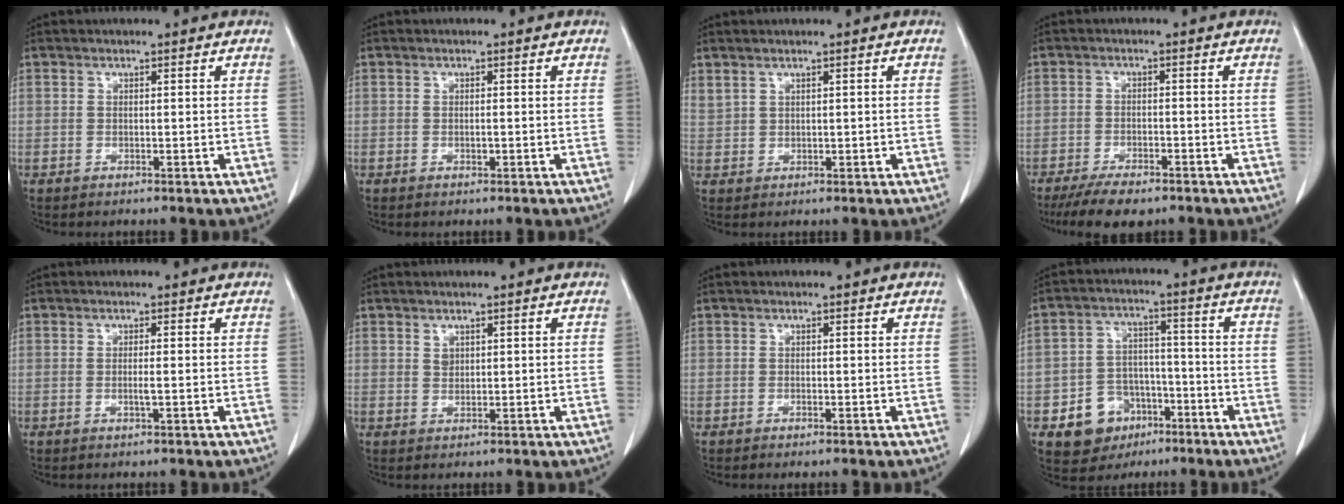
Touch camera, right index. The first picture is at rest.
{"total": 0.7, "force": [-0.1, 0.2, 0.6], "torque": [-0.014, -0.001, -0.001]}
{"total": 1.8, "force": [1.4, 0.8, 0.8], "torque": [-0.024, 0.009, 0.039]}
{"total": 6.9, "force": [-5.4, 2.1, 3.8], "torque": [-0.061, -0.011, -0.088]}
{"total": 1.2, "force": [-0.3, -0.1, 1.2], "torque": [-0.025, -0.003, -0.005]}
{"total": 1.2, "force": [0.7, 0.7, 0.6], "torque": [-0.010, 0.001, 0.015]}
{"total": 0.0}
{"total": 8.9, "force": [-4.2, 7.2, 3.1], "torque": [-0.056, 0.020, -0.058]}